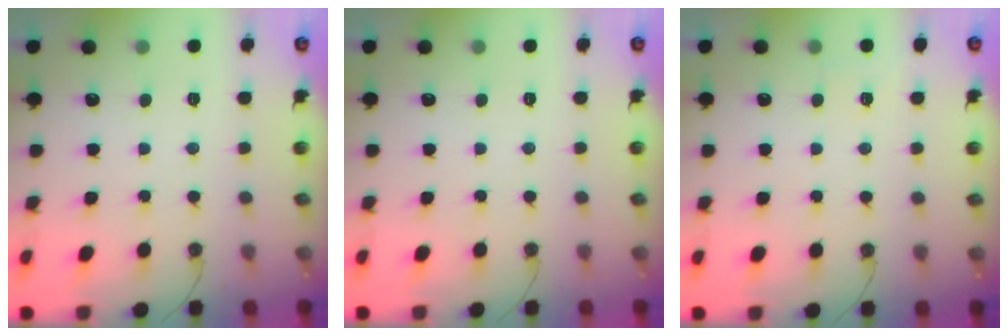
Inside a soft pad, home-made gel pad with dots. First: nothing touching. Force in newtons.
{"total": 0.0}
{"total": 2.9, "press": 2.9, "slide": 0.7}